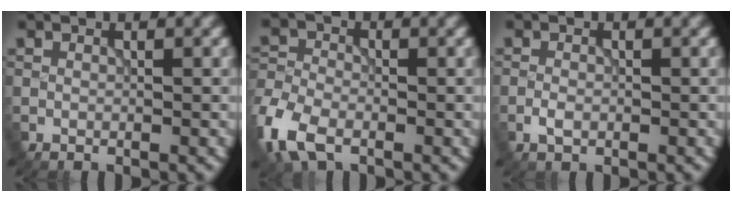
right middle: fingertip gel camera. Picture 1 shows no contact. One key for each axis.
{"total": 6.0, "fx": -3.4, "fy": 3.6, "fz": 3.5, "tx": -0.088, "ty": -0.010, "tz": -0.079}
{"total": 1.2, "fx": -0.6, "fy": 0.8, "fz": 0.8, "tx": -0.014, "ty": -0.001, "tz": -0.014}